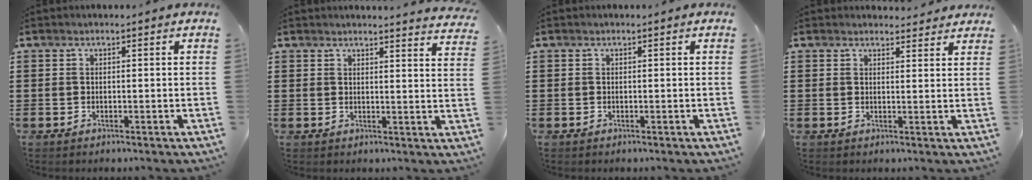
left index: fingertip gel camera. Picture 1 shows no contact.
{"total": 2.8, "force": [2.7, -0.5, 0.3], "torque": [-0.007, -0.016, 0.048]}
{"total": 0.0}
{"total": 2.1, "force": [2.0, 0.4, 0.1], "torque": [0.000, -0.006, 0.038]}